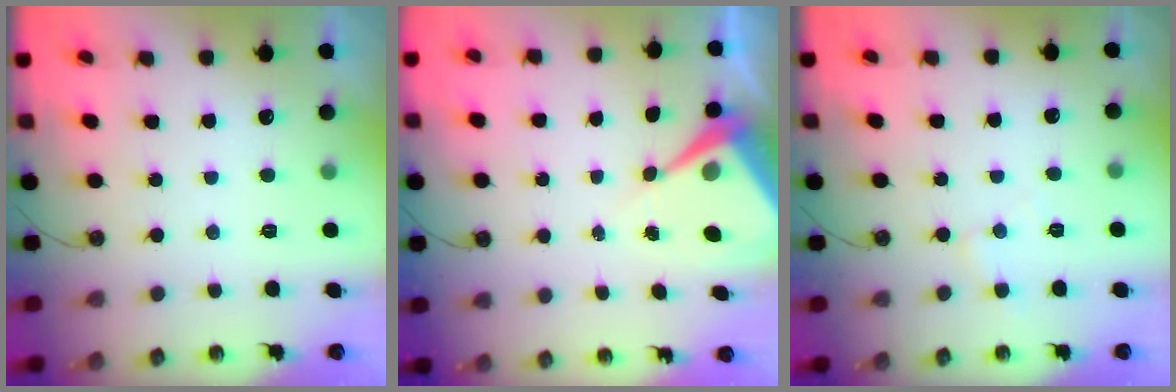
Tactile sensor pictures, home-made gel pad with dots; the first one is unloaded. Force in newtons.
{"total": 7.0, "press": 7.0, "slide": 0.3}
{"total": 4.6, "press": 4.5, "slide": 0.6}